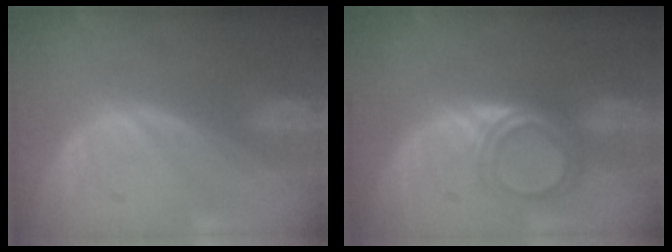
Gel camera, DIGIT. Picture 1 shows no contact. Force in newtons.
{"total": 4.7, "press": 4.2, "slide": 2.1}